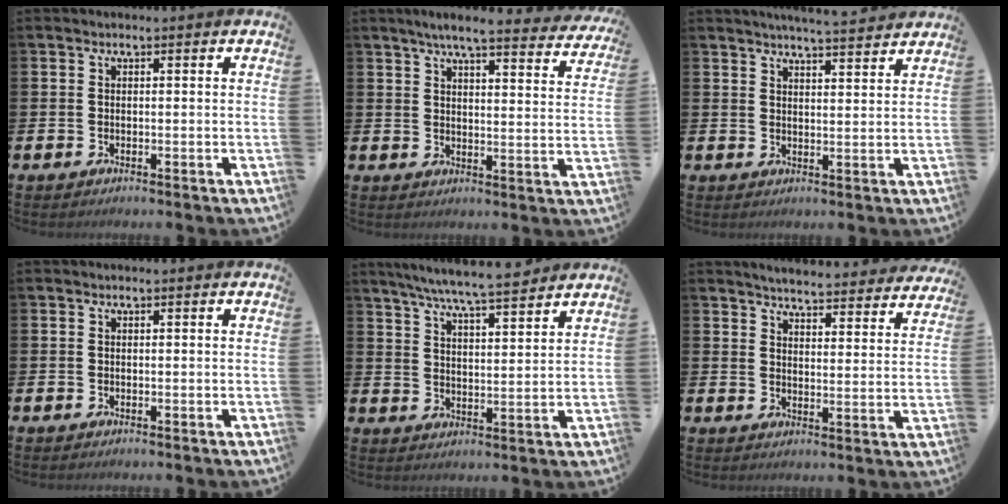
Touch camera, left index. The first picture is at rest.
{"total": 6.0, "force": [5.4, 0.5, 2.5], "torque": [-0.054, -0.032, 0.090]}
{"total": 4.7, "force": [4.6, -0.5, 0.7], "torque": [-0.020, -0.024, 0.081]}
{"total": 0.0}
{"total": 7.4, "force": [7.0, 0.1, 2.4], "torque": [-0.063, -0.040, 0.123]}
{"total": 5.0, "force": [5.0, 0.2, 0.7], "torque": [-0.027, -0.037, 0.085]}